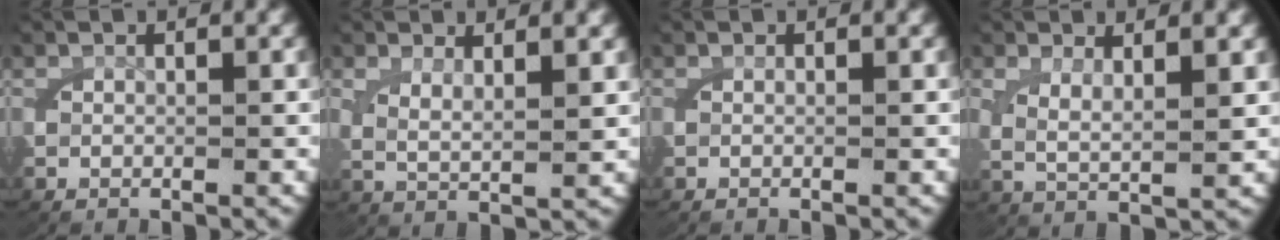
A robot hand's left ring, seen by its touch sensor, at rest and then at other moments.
{"total": 3.5, "force": [1.4, 1.7, 2.8], "torque": [-0.059, -0.007, 0.025]}
{"total": 0.0}
{"total": 4.0, "force": [1.3, 2.0, 3.2], "torque": [-0.066, -0.007, 0.023]}